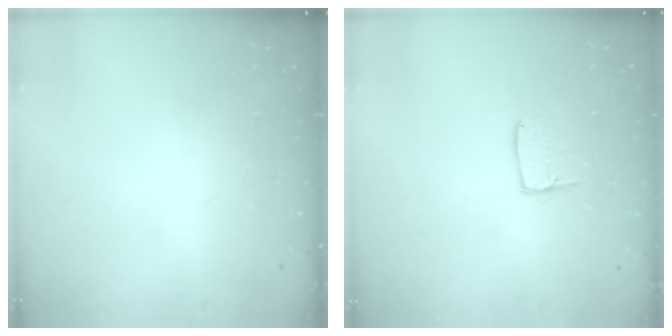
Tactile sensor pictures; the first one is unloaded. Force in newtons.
{"total": 6.7, "press": 6.7, "slide": 0.5}